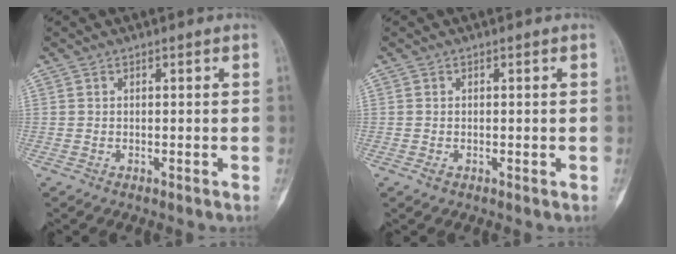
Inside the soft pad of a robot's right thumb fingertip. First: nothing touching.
{"total": 0.9, "force": [-0.3, 0.7, 0.6], "torque": [-0.009, 0.000, -0.007]}